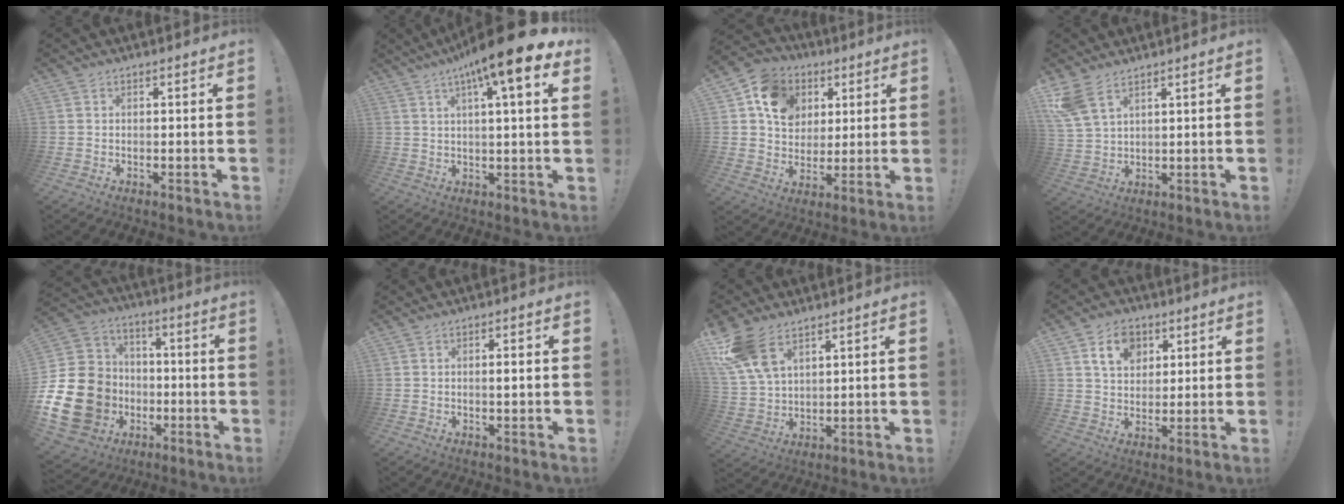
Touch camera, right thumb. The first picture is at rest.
{"total": 13.2, "force": [6.8, 1.4, 11.3], "torque": [-0.171, -0.034, 0.098]}
{"total": 14.0, "force": [5.5, 11.3, 6.1], "torque": [-0.089, -0.015, 0.109]}
{"total": 7.9, "force": [5.5, 3.6, 4.5], "torque": [-0.092, -0.020, 0.109]}
{"total": 23.9, "force": [-5.8, 19.9, 12.0], "torque": [-0.228, 0.039, -0.055]}
{"total": 1.4, "force": [0.0, 0.1, 1.4], "torque": [-0.015, -0.003, -0.004]}
{"total": 12.6, "force": [8.0, 6.7, 7.1], "torque": [-0.135, -0.036, 0.156]}
{"total": 10.0, "force": [4.6, 7.4, 4.9], "torque": [-0.074, -0.008, 0.086]}